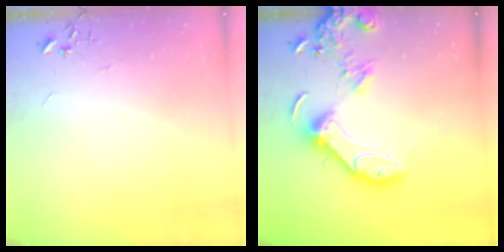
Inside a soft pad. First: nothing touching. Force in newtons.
{"total": 15.5, "press": 15.3, "slide": 2.4}